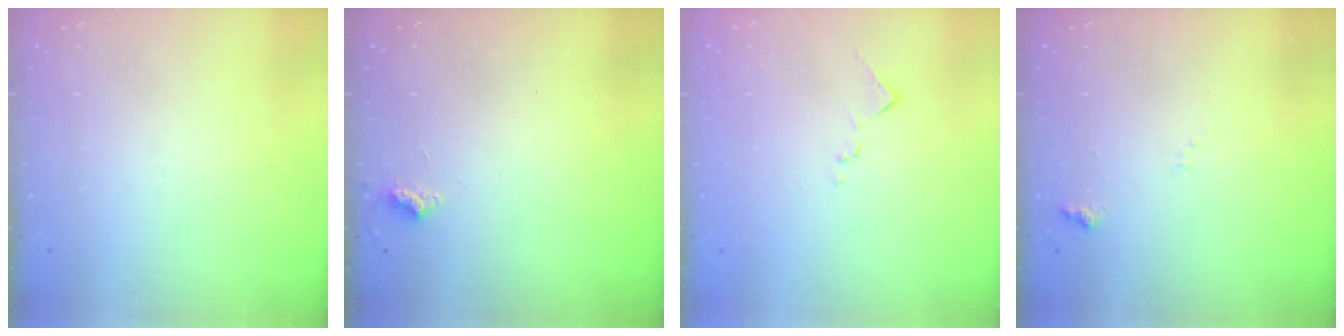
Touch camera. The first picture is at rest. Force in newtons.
{"total": 3.2, "press": 3.1, "slide": 0.5}
{"total": 7.7, "press": 7.7, "slide": 0.6}
{"total": 5.1, "press": 5.0, "slide": 0.8}